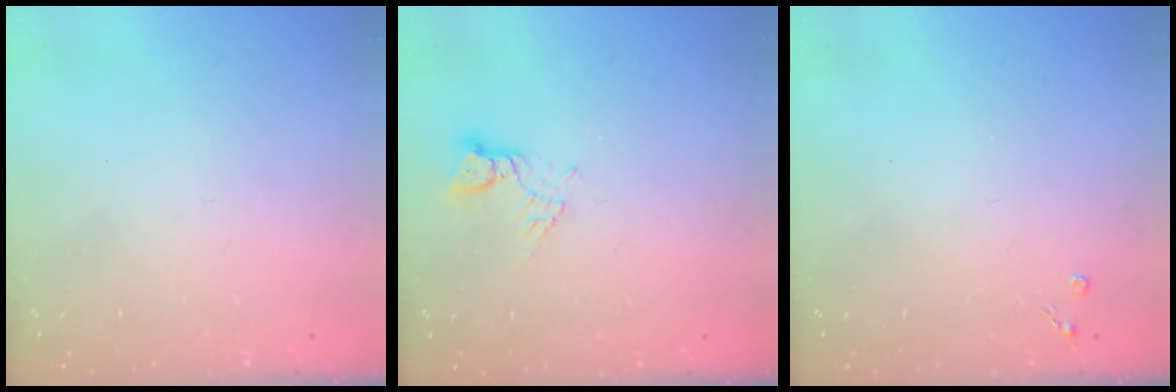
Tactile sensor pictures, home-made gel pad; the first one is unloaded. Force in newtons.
{"total": 2.6, "press": 2.6, "slide": 0.3}
{"total": 2.1, "press": 2.1, "slide": 0.4}